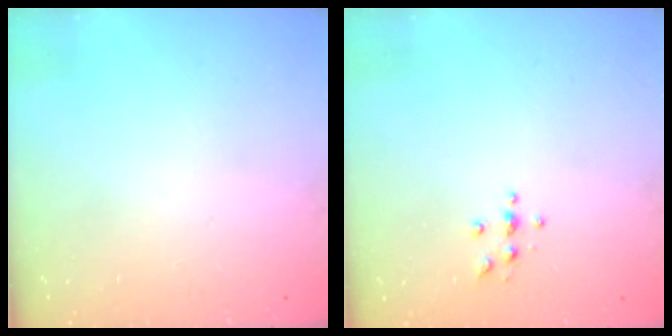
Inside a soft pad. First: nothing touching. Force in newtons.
{"total": 3.8, "press": 3.7, "slide": 0.5}